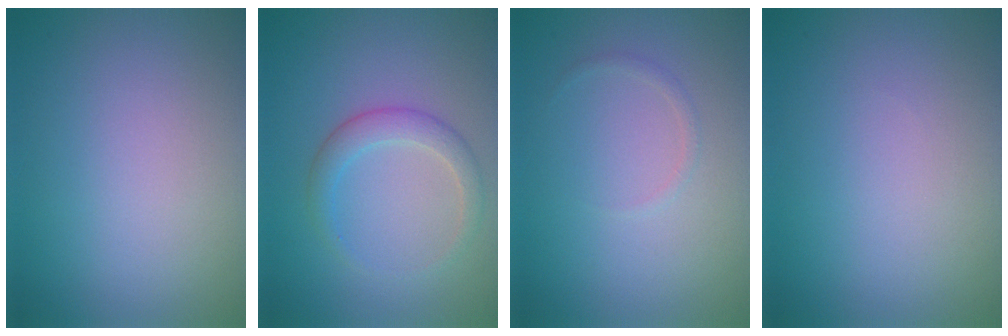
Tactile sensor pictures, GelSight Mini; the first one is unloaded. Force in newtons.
{"total": 2.3, "press": 2.3, "slide": 0.1}
{"total": 0.6, "press": 0.6, "slide": 0.1}
{"total": 0.0}